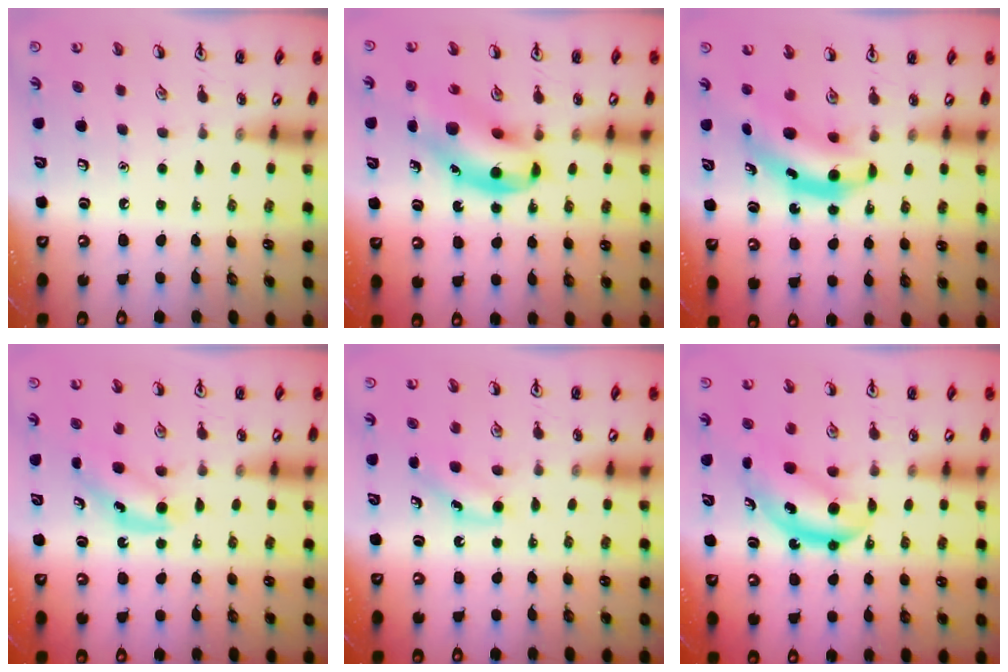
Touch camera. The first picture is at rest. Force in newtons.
{"total": 10.9, "press": 10.4, "slide": 3.1}
{"total": 5.2, "press": 5.1, "slide": 0.8}
{"total": 4.0, "press": 3.9, "slide": 0.9}
{"total": 3.7, "press": 3.4, "slide": 1.5}
{"total": 5.9, "press": 5.8, "slide": 1.3}